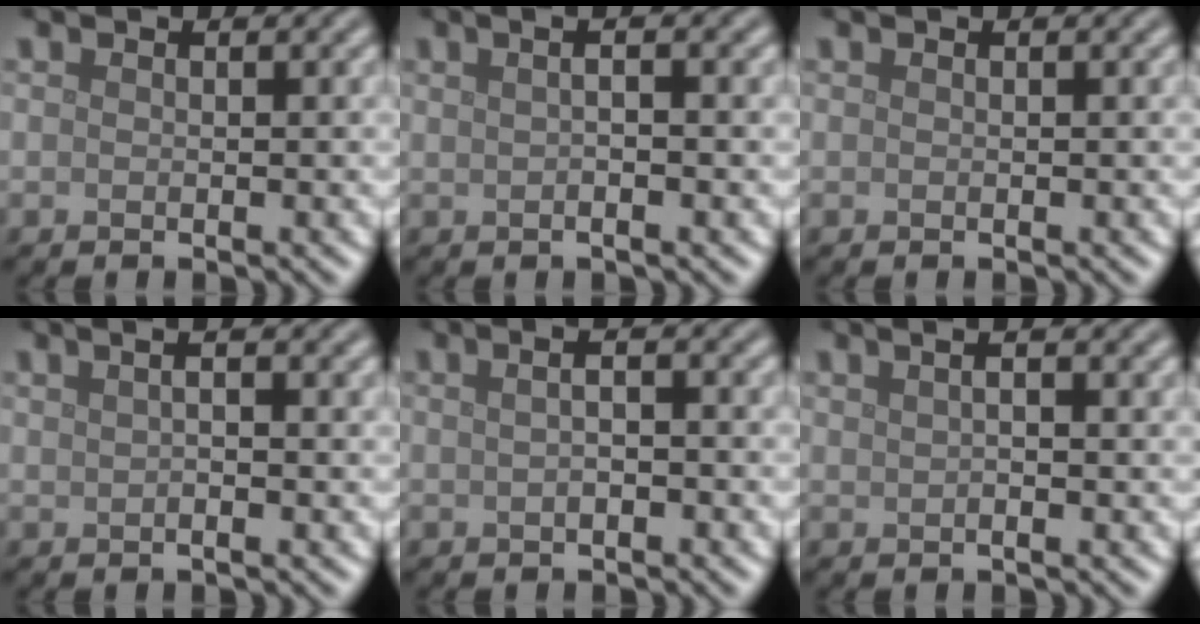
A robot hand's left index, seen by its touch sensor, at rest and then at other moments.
{"total": 4.0, "force": [1.1, 1.8, 3.4], "torque": [-0.022, 0.022, -0.010]}
{"total": 0.0}
{"total": 3.2, "force": [1.2, 1.3, 2.7], "torque": [-0.024, 0.018, -0.002]}
{"total": 3.9, "force": [1.1, 2.0, 3.2], "torque": [-0.027, 0.028, -0.013]}
{"total": 3.1, "force": [1.3, 1.3, 2.6], "torque": [-0.025, 0.016, 0.002]}